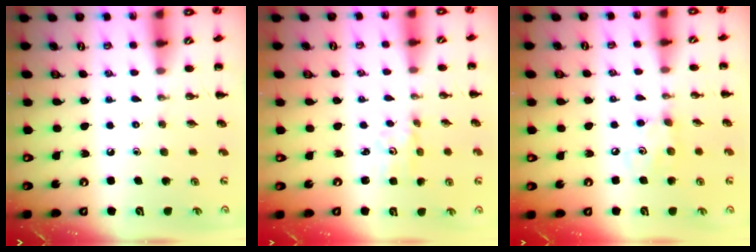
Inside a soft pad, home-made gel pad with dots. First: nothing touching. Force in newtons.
{"total": 1.8, "press": 1.7, "slide": 0.5}
{"total": 3.9, "press": 3.8, "slide": 0.6}